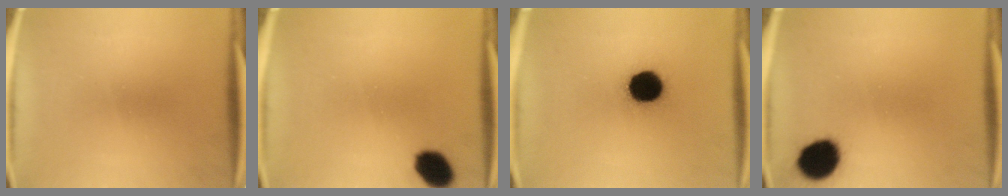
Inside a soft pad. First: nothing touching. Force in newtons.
{"total": 7.1}
{"total": 12.4}
{"total": 6.6}